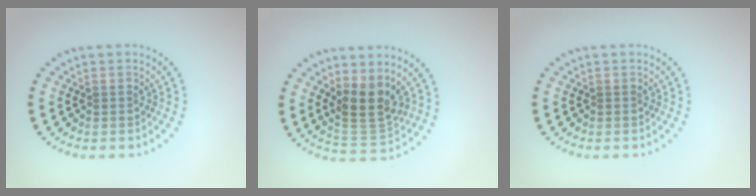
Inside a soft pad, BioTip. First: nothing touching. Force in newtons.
{"total": 3.9, "press": 3.3, "slide": 1.9}
{"total": 0.0}